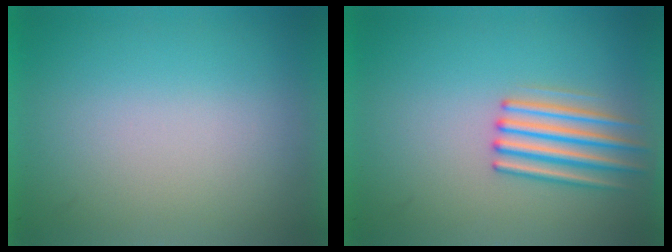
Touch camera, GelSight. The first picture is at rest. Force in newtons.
{"total": 3.0}